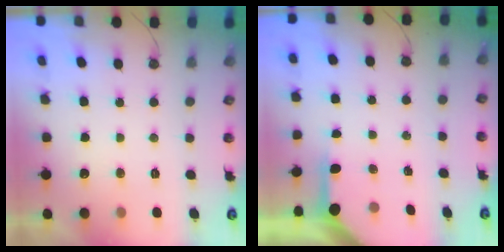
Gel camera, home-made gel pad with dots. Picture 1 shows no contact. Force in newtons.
{"total": 3.4, "press": 3.4, "slide": 0.4}